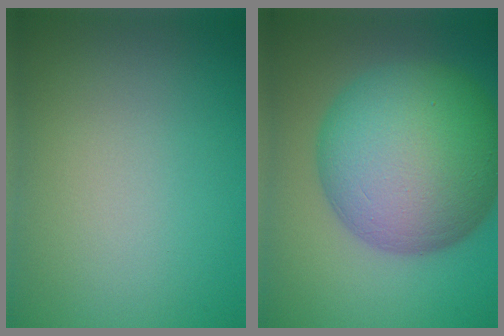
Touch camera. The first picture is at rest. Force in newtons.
{"total": 15.2, "press": 15.2, "slide": 0.1}